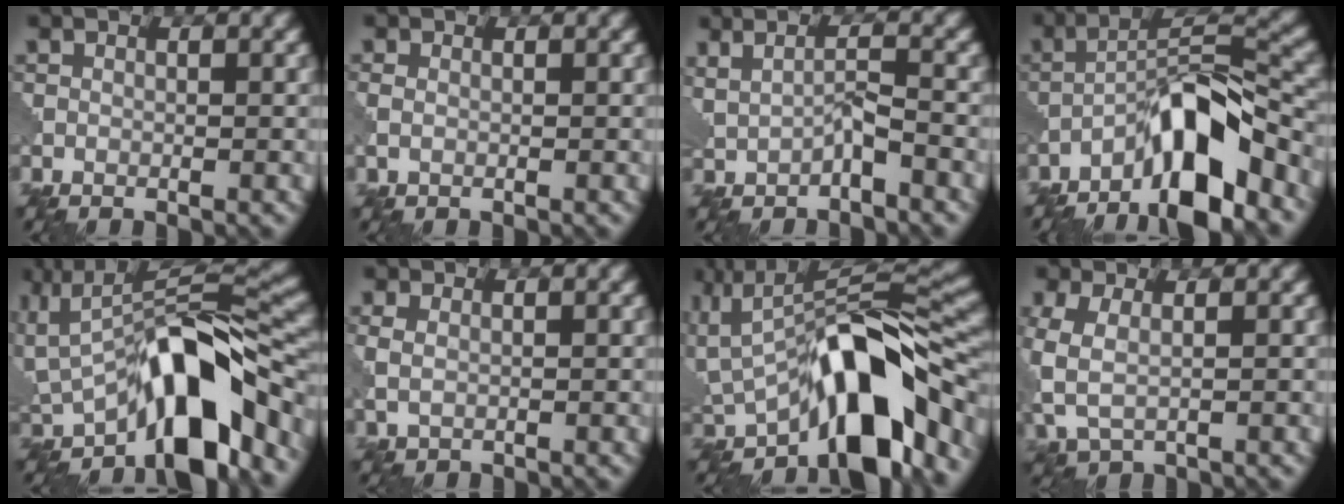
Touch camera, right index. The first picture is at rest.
{"total": 1.2, "force": [0.0, 0.9, 0.8], "torque": [-0.021, -0.001, 0.000]}
{"total": 2.2, "force": [-0.2, 0.4, 2.1], "torque": [-0.047, -0.005, -0.002]}
{"total": 9.2, "force": [-5.8, 2.2, 6.8], "torque": [-0.107, 0.021, -0.109]}
{"total": 11.0, "force": [-4.2, 4.7, 9.0], "torque": [-0.118, 0.018, -0.083]}
{"total": 2.0, "force": [0.2, 1.5, 1.4], "torque": [-0.038, -0.003, 0.009]}
{"total": 12.1, "force": [-4.0, 5.4, 10.0], "torque": [-0.130, 0.018, -0.080]}
{"total": 4.4, "force": [-0.2, 2.7, 3.4], "torque": [-0.094, -0.004, -0.005]}